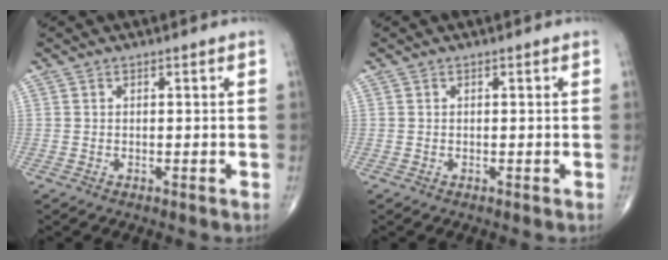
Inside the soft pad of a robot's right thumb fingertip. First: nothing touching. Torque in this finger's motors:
{"motor_torque": [0.06, 0.05, -0.08, 0.01, 0.01]}